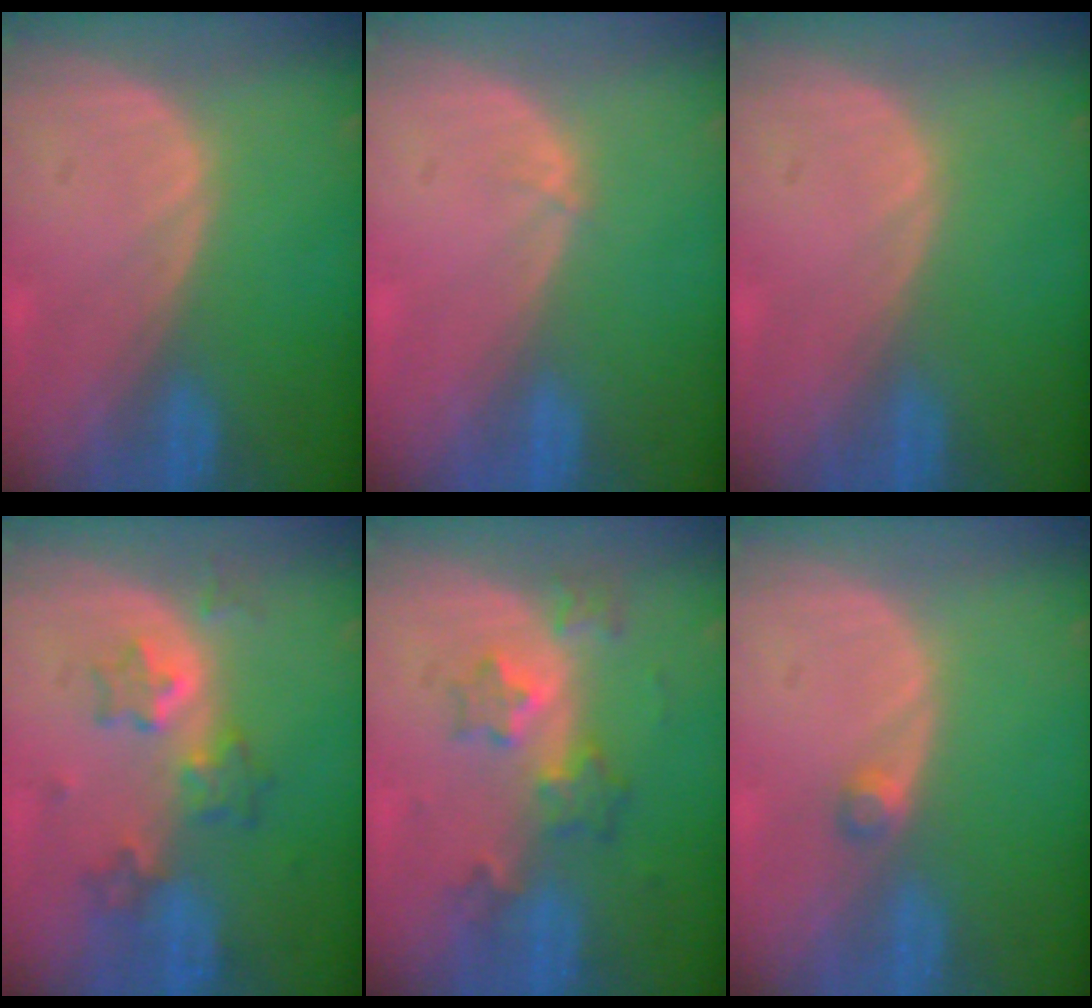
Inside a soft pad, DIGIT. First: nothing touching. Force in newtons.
{"total": 0.6, "press": 0.4, "slide": 0.3}
{"total": 0.0}
{"total": 6.2, "press": 5.9, "slide": 2.0}
{"total": 6.1, "press": 5.4, "slide": 2.8}
{"total": 1.6, "press": 1.4, "slide": 0.9}